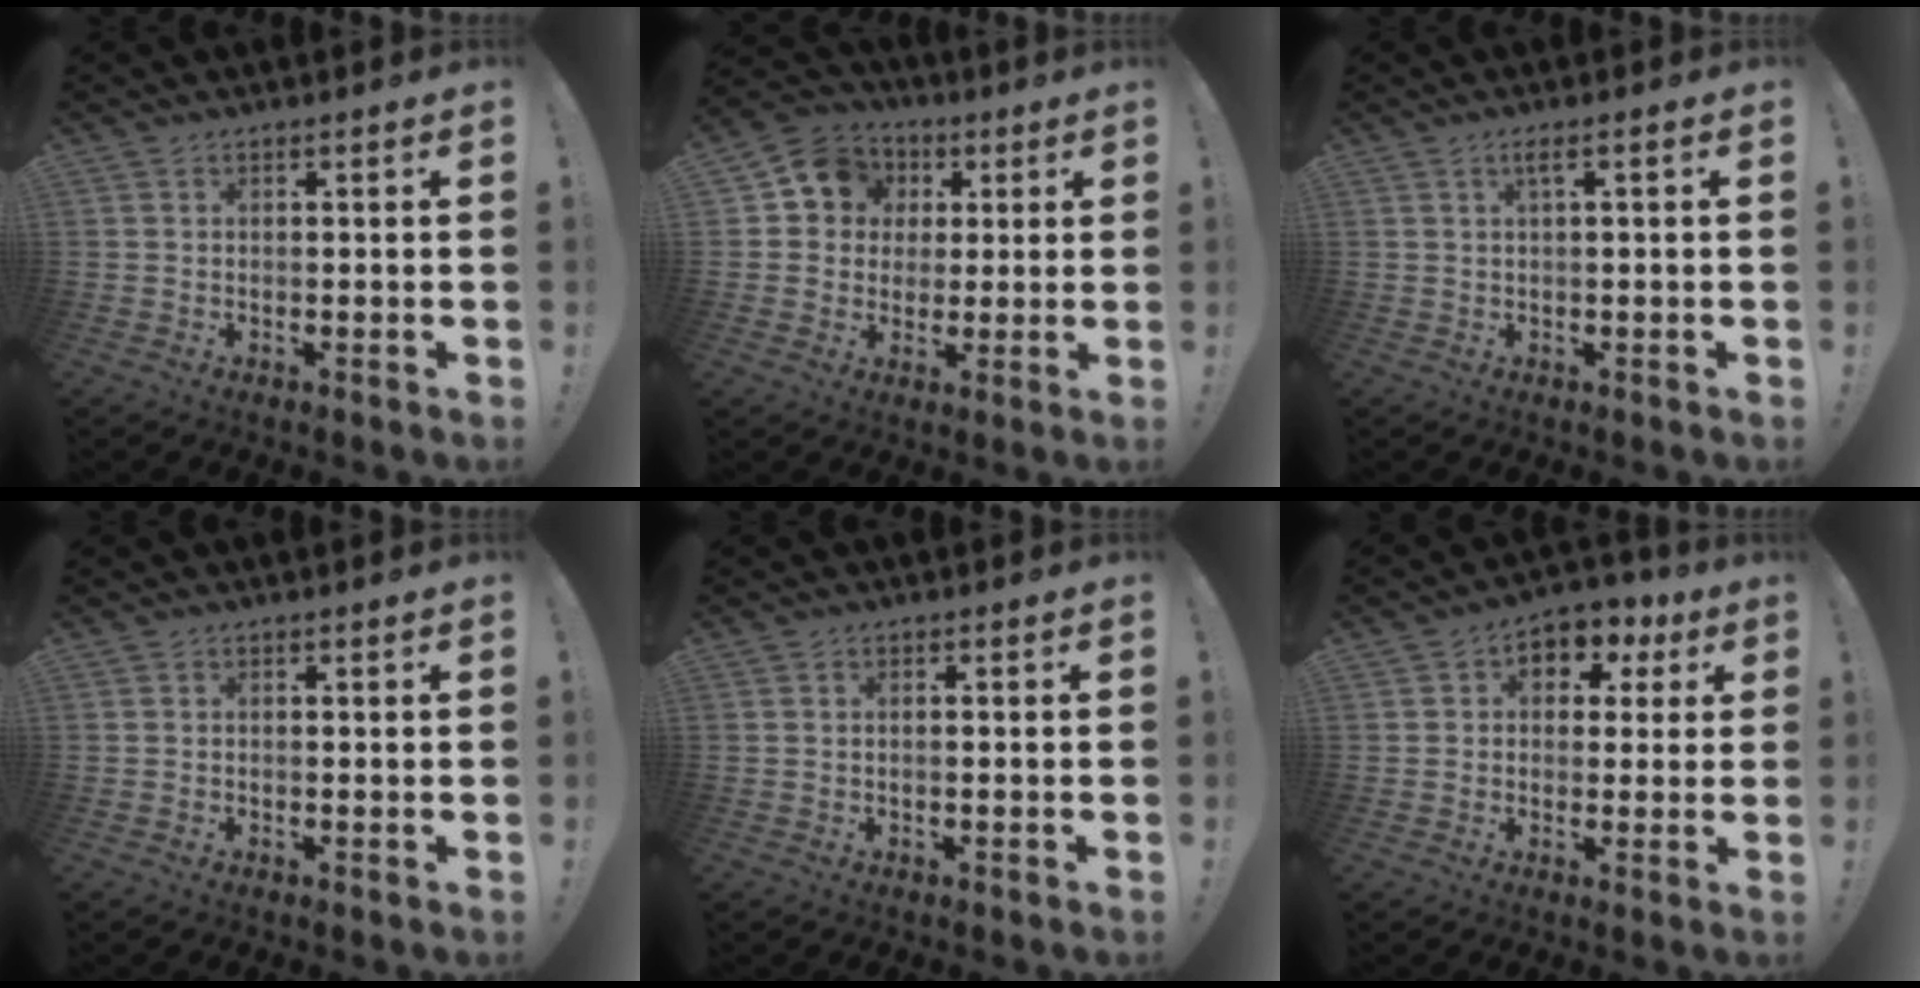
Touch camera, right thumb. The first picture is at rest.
{"total": 10.4, "force": [2.3, 9.4, 3.8], "torque": [-0.050, 0.004, 0.050]}
{"total": 2.5, "force": [0.4, -0.1, 2.5], "torque": [-0.044, 0.001, 0.003]}
{"total": 0.0}
{"total": 0.9, "force": [-0.4, -0.1, 0.8], "torque": [-0.009, -0.001, -0.009]}
{"total": 6.6, "force": [1.1, 5.7, 3.2], "torque": [-0.032, 0.001, 0.023]}